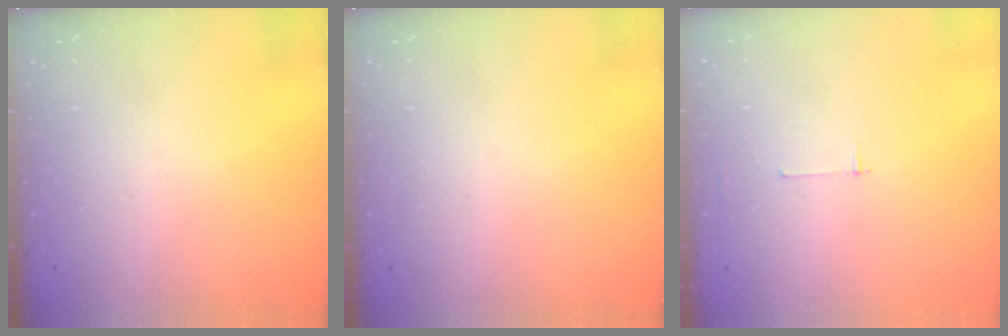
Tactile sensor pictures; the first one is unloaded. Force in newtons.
{"total": 0.0}
{"total": 2.7, "press": 2.7, "slide": 0.3}